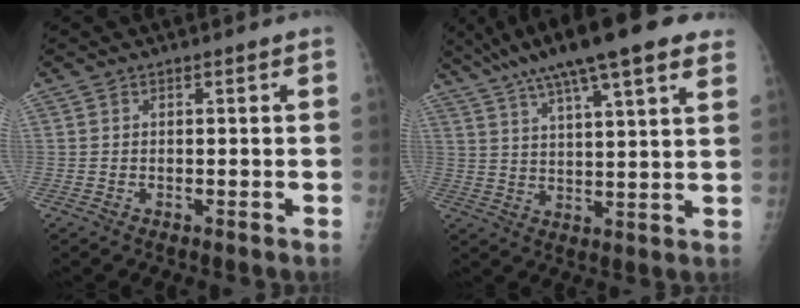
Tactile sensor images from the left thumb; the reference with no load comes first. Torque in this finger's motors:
{"motor_torque": [1.63, -0.49, 1.53, -1.23, 0.23]}